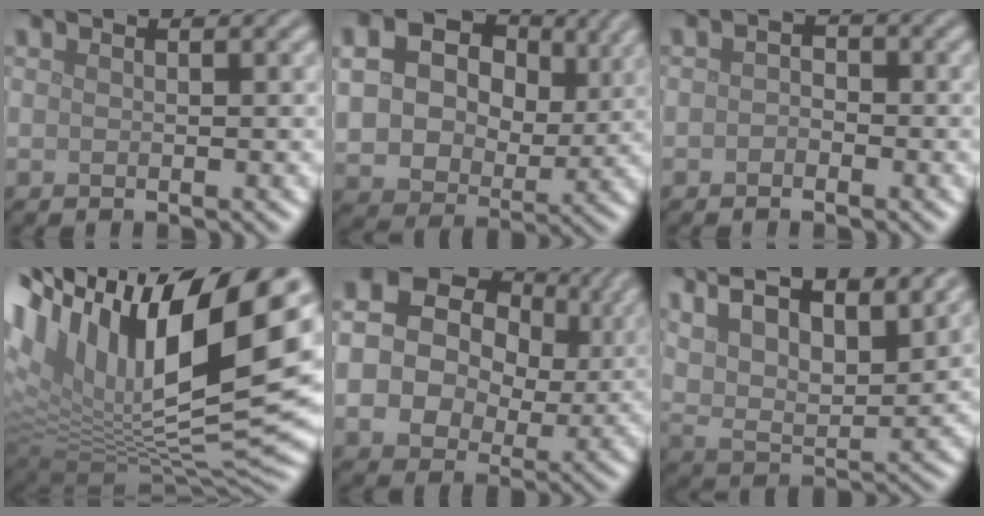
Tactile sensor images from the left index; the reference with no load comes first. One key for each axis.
{"total": 10.3, "fx": 2.9, "fy": 8.0, "fz": 5.9, "tx": -0.122, "ty": 0.006, "tz": 0.050}
{"total": 1.3, "fx": -0.5, "fy": 0.9, "fz": 0.7, "tx": -0.012, "ty": 0.001, "tz": -0.013}
{"total": 18.6, "fx": 6.6, "fy": 8.5, "fz": 15.2, "tx": -0.268, "ty": 0.019, "tz": 0.118}
{"total": 13.2, "fx": 3.0, "fy": 10.8, "fz": 7.0, "tx": -0.154, "ty": 0.022, "tz": 0.052}
{"total": 14.1, "fx": 8.4, "fy": 5.6, "fz": 9.8, "tx": -0.189, "ty": 0.029, "tz": 0.125}